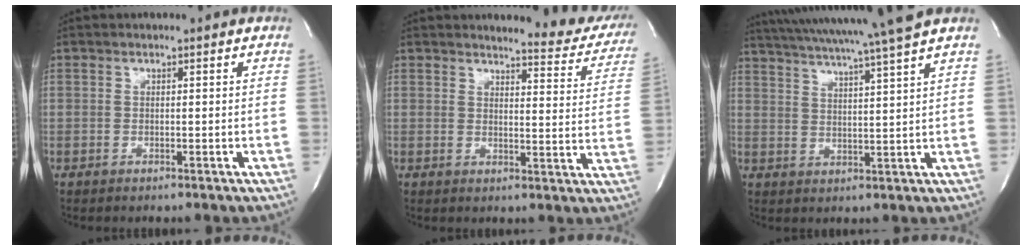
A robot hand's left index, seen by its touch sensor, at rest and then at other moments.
{"total": 10.7, "force": [10.3, 1.8, 2.5], "torque": [-0.009, -0.051, 0.093]}
{"total": 15.1, "force": [13.0, -2.4, 7.4], "torque": [-0.132, -0.015, 0.185]}